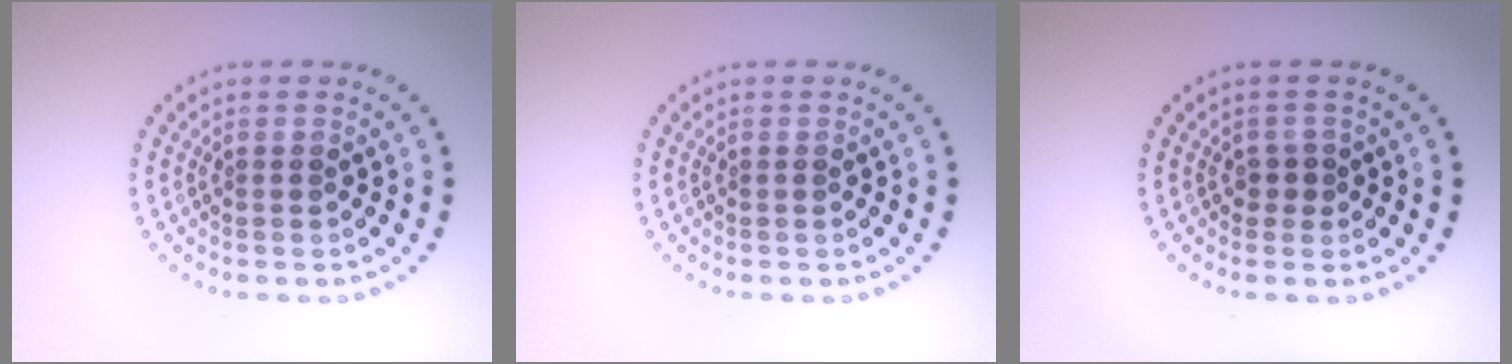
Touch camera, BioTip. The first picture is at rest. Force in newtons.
{"total": 0.0}
{"total": 1.1, "press": 0.9, "slide": 0.6}